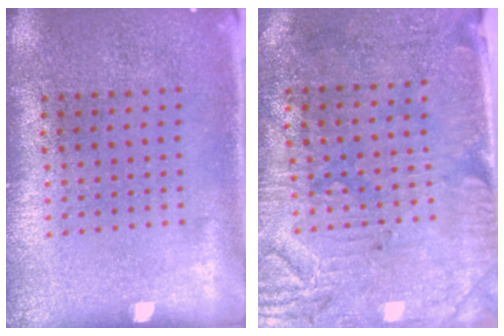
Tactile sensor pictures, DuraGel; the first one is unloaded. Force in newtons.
{"total": 3.1, "press": 2.6, "slide": 1.5}